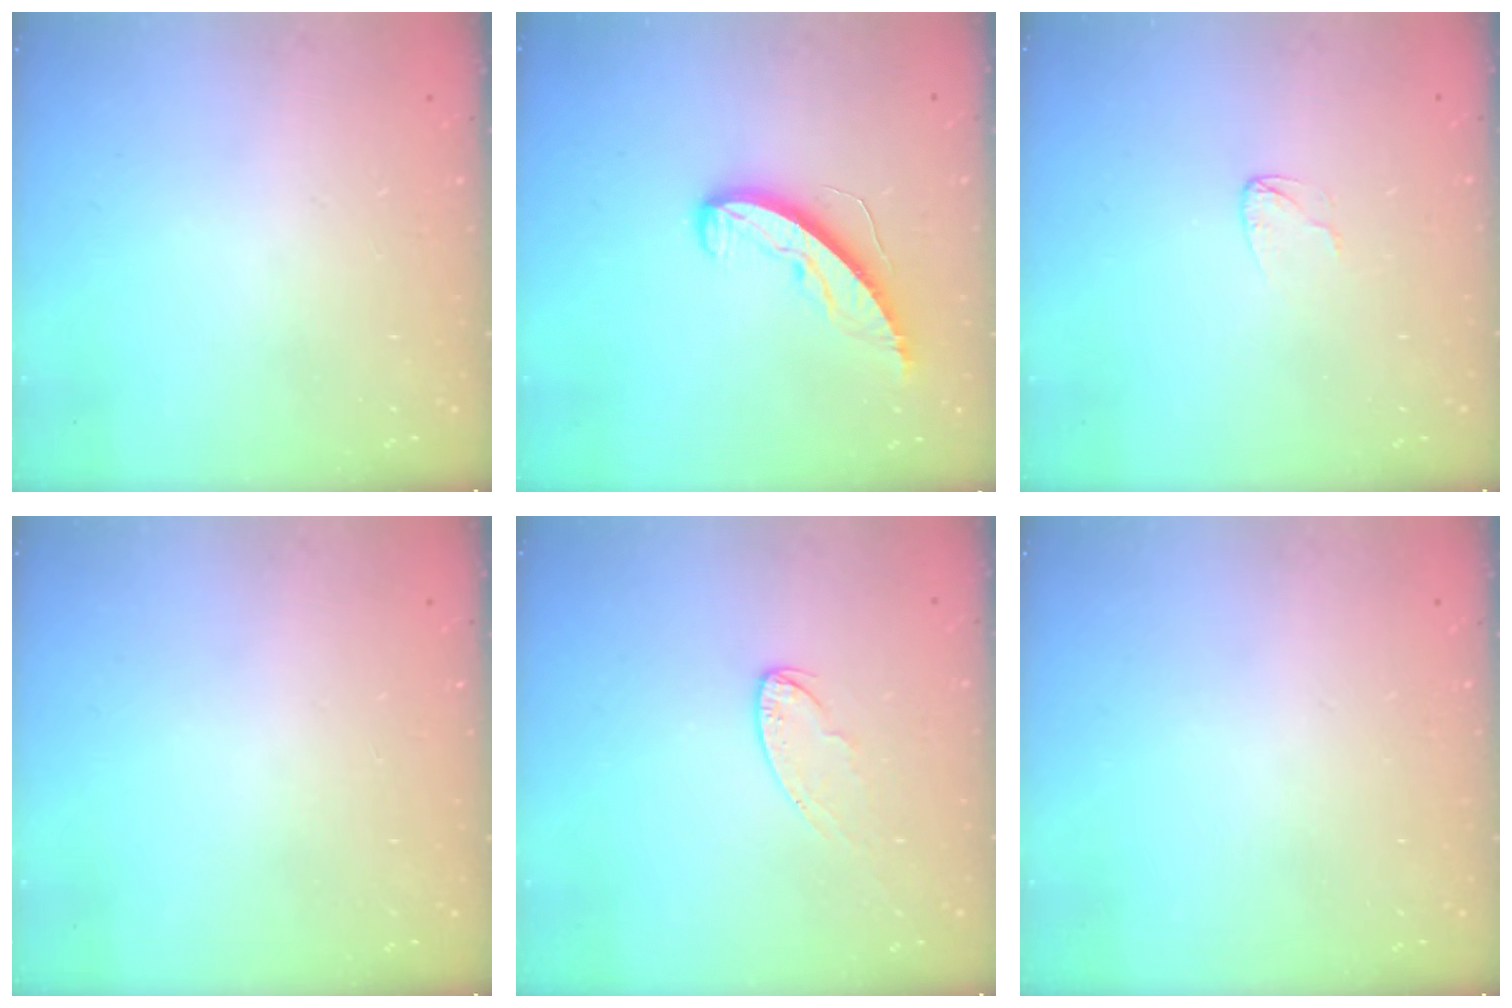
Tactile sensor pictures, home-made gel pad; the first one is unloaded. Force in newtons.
{"total": 8.4, "press": 8.4, "slide": 0.6}
{"total": 3.4, "press": 3.4, "slide": 0.3}
{"total": 0.0}
{"total": 7.1, "press": 7.0, "slide": 0.4}
{"total": 0.0}